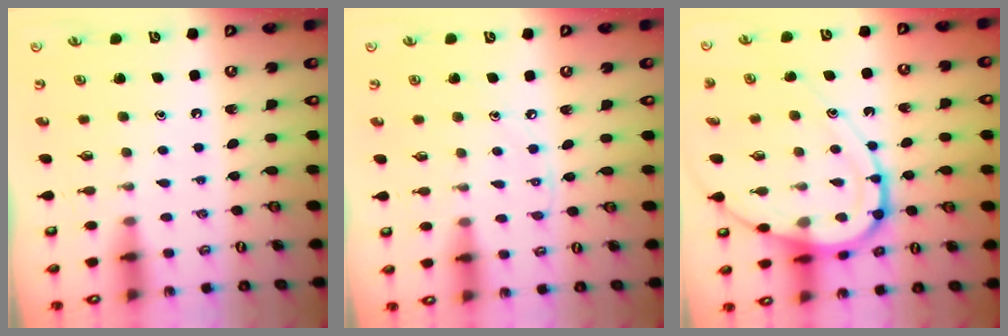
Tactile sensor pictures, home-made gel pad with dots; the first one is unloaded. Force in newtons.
{"total": 5.1, "press": 5.1, "slide": 0.7}
{"total": 15.4, "press": 15.4, "slide": 1.5}